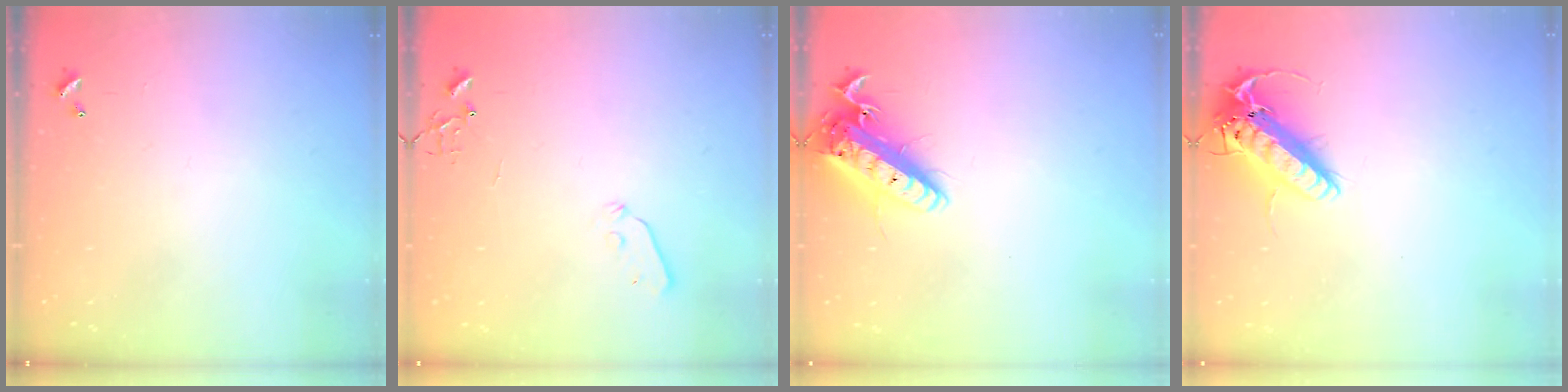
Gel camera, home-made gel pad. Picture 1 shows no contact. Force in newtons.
{"total": 4.0, "press": 4.0, "slide": 0.5}
{"total": 16.4, "press": 16.0, "slide": 3.4}
{"total": 16.7, "press": 16.4, "slide": 3.1}